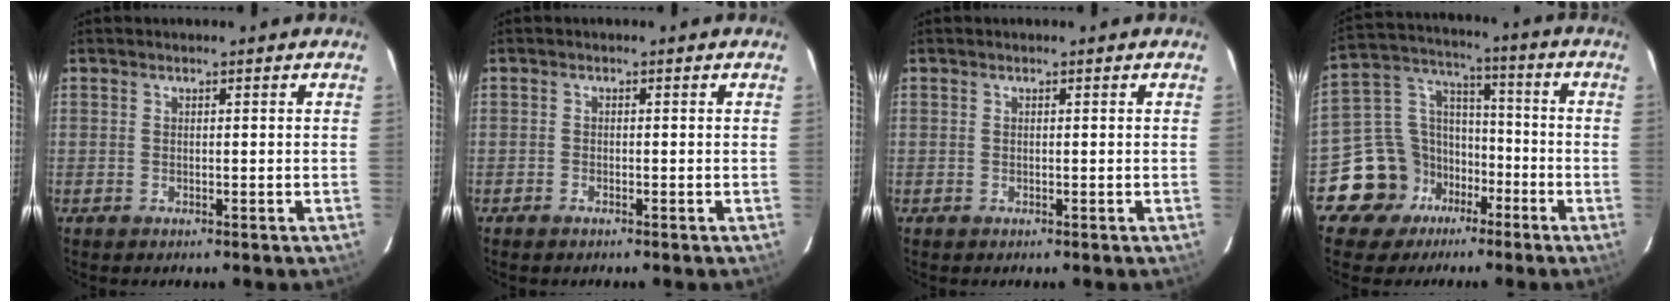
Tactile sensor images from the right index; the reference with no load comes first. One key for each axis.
{"total": 0.6, "fx": -0.5, "fy": 0.2, "fz": 0.1, "tx": -0.004, "ty": 0.000, "tz": -0.012}
{"total": 0.0}
{"total": 12.8, "fx": -7.0, "fy": 10.3, "fz": 3.1, "tx": -0.083, "ty": 0.054, "tz": -0.109}